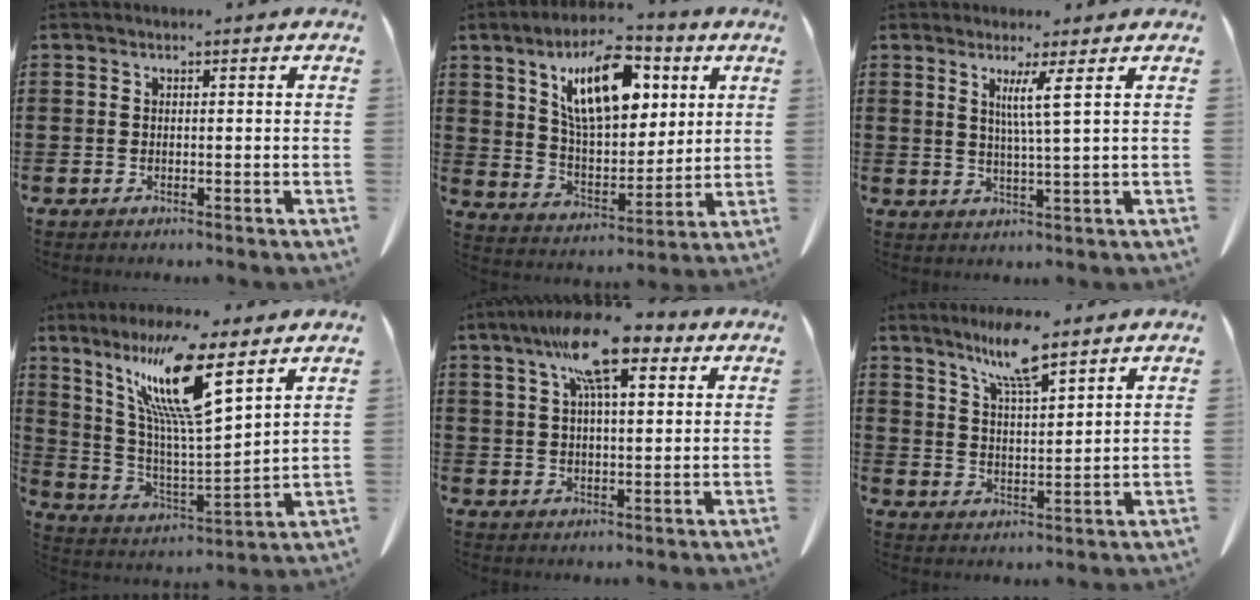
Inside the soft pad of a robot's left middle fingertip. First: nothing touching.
{"total": 13.0, "force": [6.1, 6.1, 9.7], "torque": [-0.176, 0.003, 0.107]}
{"total": 3.6, "force": [1.7, -0.9, 3.0], "torque": [-0.064, -0.009, 0.027]}
{"total": 12.5, "force": [8.5, 0.8, 9.2], "torque": [-0.210, -0.028, 0.137]}
{"total": 11.9, "force": [7.2, 3.6, 8.7], "torque": [-0.167, -0.007, 0.124]}
{"total": 7.8, "force": [6.0, 0.7, 5.0], "torque": [-0.113, -0.012, 0.105]}